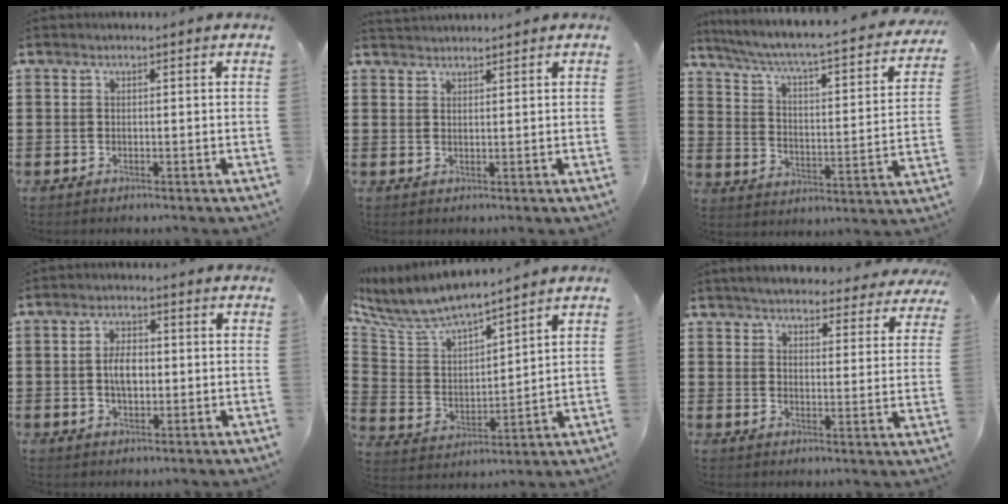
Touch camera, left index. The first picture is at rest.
{"total": 1.4, "force": [1.4, 0.0, -0.1], "torque": [-0.002, 0.002, 0.029]}
{"total": 4.1, "force": [3.2, 0.1, 2.6], "torque": [-0.069, -0.040, 0.040]}
{"total": 4.0, "force": [0.1, 2.1, 3.4], "torque": [-0.060, 0.004, -0.002]}
{"total": 7.2, "force": [6.8, 1.2, 2.0], "torque": [-0.077, -0.046, 0.117]}
{"total": 4.5, "force": [4.4, 0.3, 0.9], "torque": [-0.037, -0.023, 0.078]}